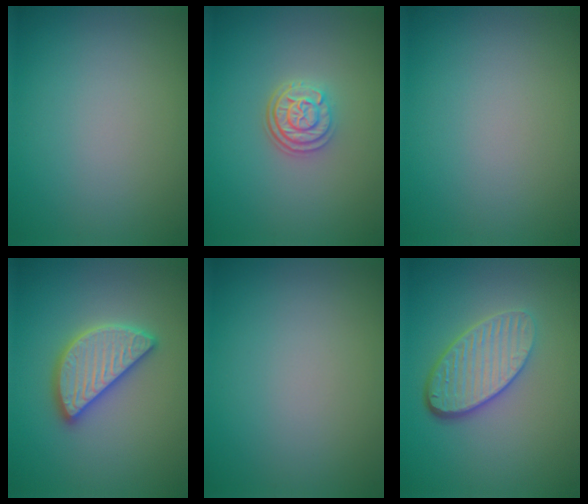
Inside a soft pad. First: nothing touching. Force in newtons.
{"total": 3.0, "press": 2.5, "slide": 1.7}
{"total": 0.0}
{"total": 4.7, "press": 4.7, "slide": 0.5}
{"total": 0.0}
{"total": 5.1, "press": 3.7, "slide": 3.5}